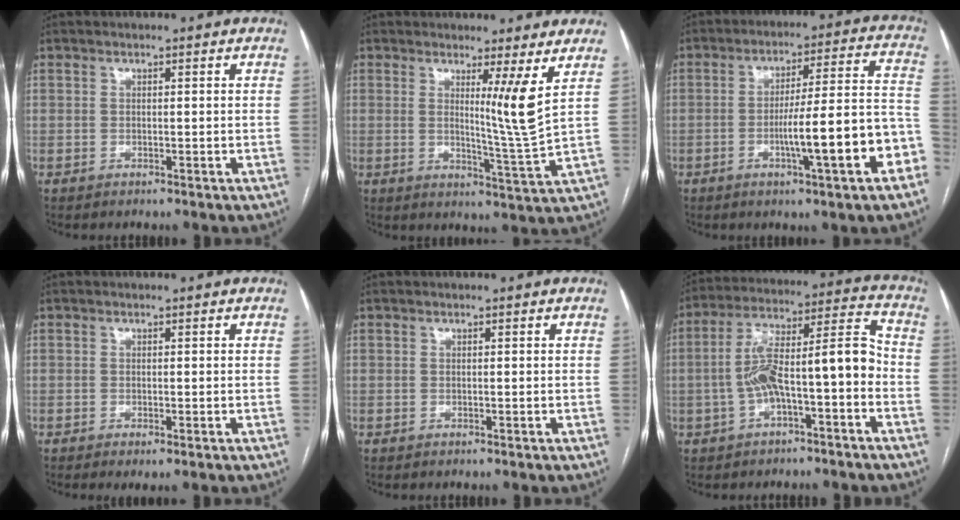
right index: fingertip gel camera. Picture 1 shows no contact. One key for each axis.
{"total": 6.4, "fx": 2.6, "fy": -1.9, "fz": 5.5, "tx": -0.088, "ty": -0.027, "tz": 0.046}
{"total": 13.9, "fx": -5.1, "fy": 1.0, "fz": 12.9, "tx": -0.182, "ty": 0.020, "tz": -0.067}
{"total": 1.3, "fx": -0.6, "fy": 0.3, "fz": 1.2, "tx": -0.019, "ty": -0.004, "tz": -0.007}
{"total": 0.0}
{"total": 12.2, "fx": -2.7, "fy": 2.8, "fz": 11.6, "tx": -0.200, "ty": 0.050, "tz": -0.036}